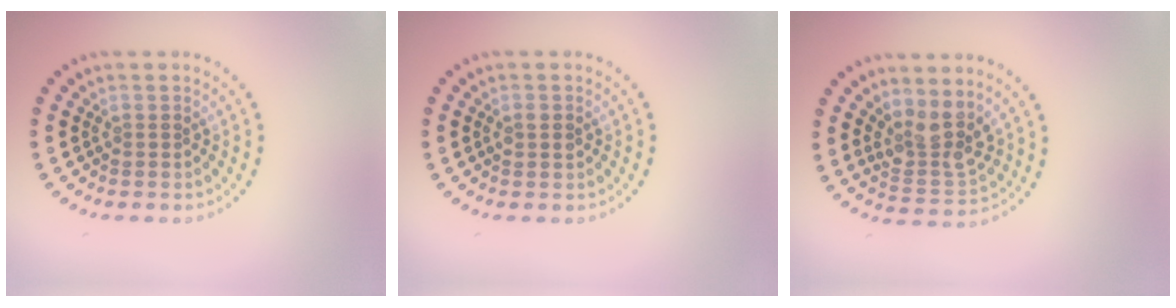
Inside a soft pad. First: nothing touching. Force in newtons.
{"total": 1.2, "press": 1.2, "slide": 0.1}
{"total": 3.7, "press": 3.2, "slide": 1.9}